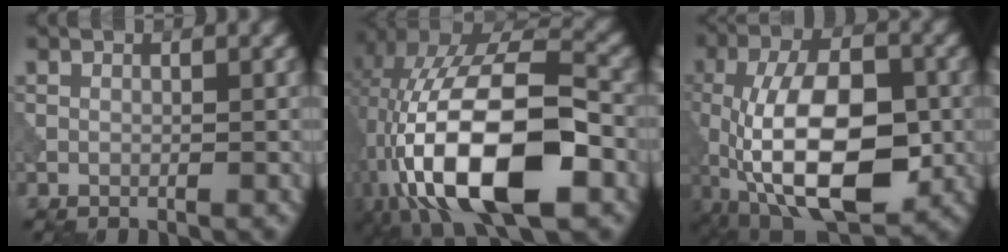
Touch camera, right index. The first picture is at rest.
{"total": 17.2, "force": [-5.6, 8.1, 14.2], "torque": [-0.265, -0.002, -0.094]}
{"total": 13.6, "force": [-3.9, 6.6, 11.2], "torque": [-0.203, 0.000, -0.072]}